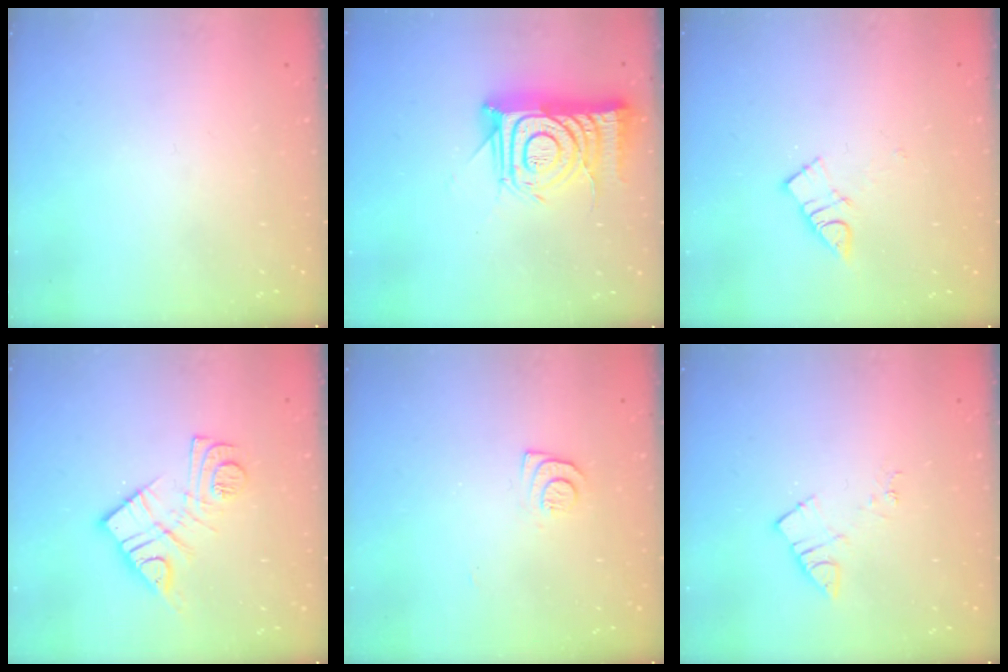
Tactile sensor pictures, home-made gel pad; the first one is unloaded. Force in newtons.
{"total": 16.2, "press": 16.1, "slide": 1.2}
{"total": 6.6, "press": 6.6, "slide": 0.1}
{"total": 14.5, "press": 14.4, "slide": 1.0}
{"total": 6.6, "press": 6.5, "slide": 0.8}
{"total": 4.3, "press": 4.3, "slide": 0.4}